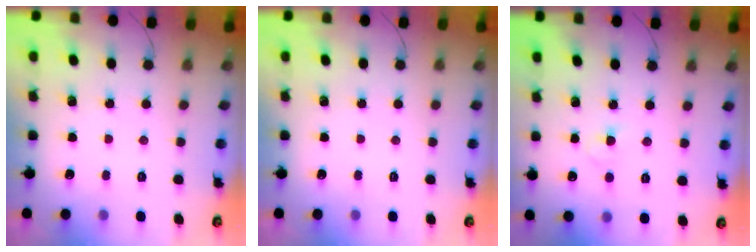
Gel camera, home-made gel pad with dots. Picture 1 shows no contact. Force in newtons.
{"total": 0.0}
{"total": 2.0, "press": 1.8, "slide": 0.9}